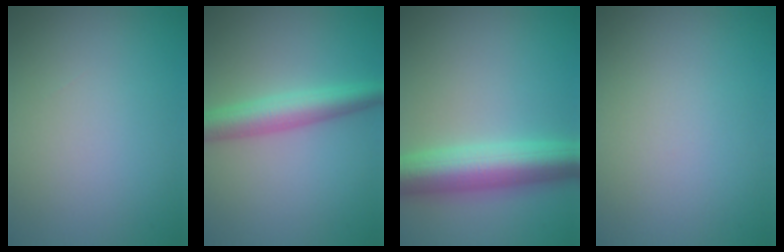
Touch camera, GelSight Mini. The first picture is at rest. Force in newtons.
{"total": 4.3, "press": 4.3, "slide": 0.1}
{"total": 7.2, "press": 7.2, "slide": 0.0}
{"total": 0.0}